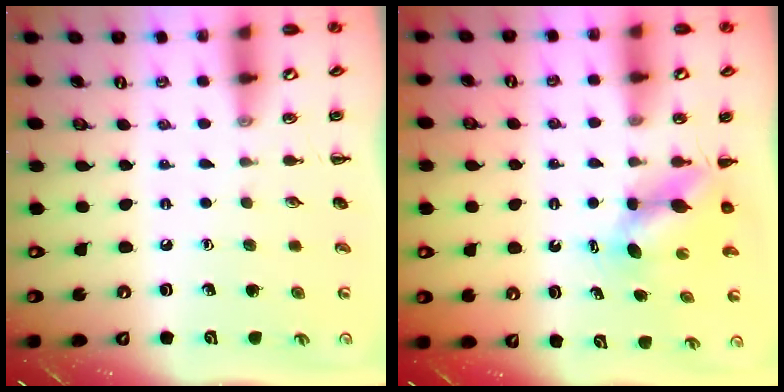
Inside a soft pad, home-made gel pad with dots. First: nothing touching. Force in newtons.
{"total": 4.9, "press": 4.9, "slide": 0.4}